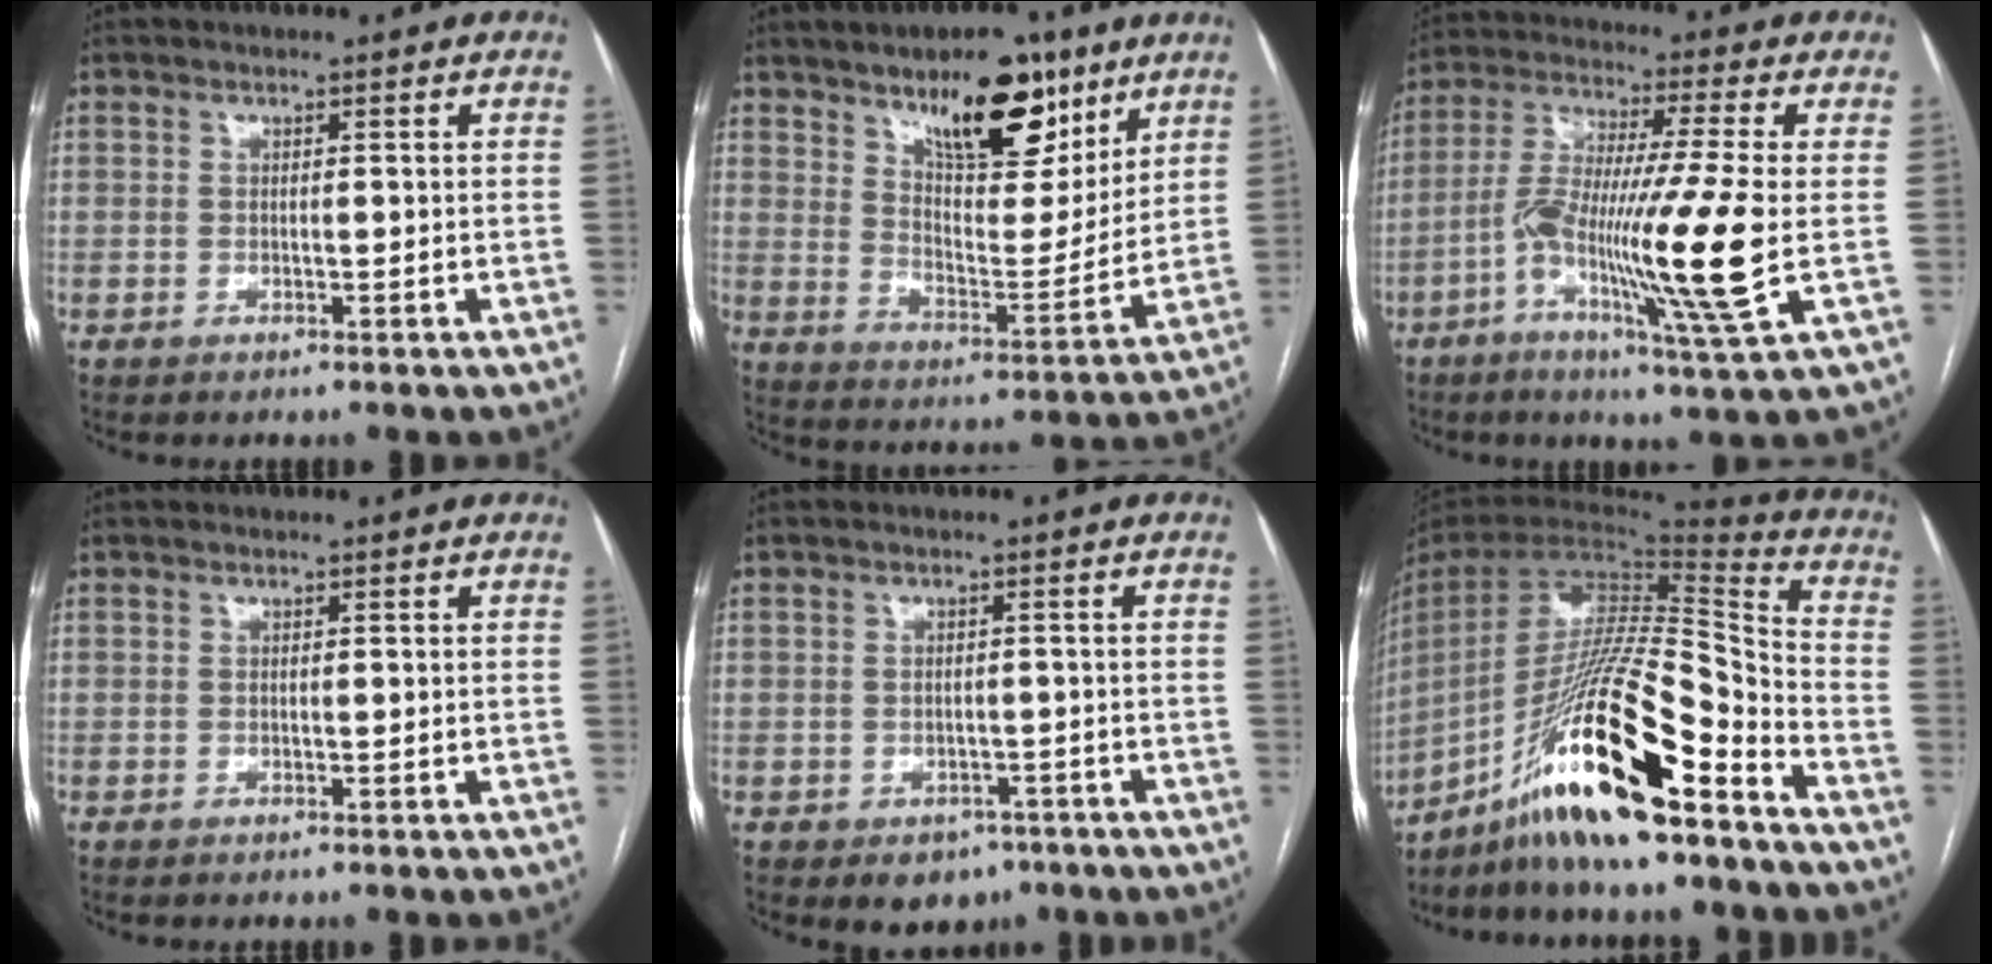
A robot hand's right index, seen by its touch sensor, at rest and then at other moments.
{"total": 15.6, "force": [10.1, 5.6, 10.5], "torque": [-0.147, -0.006, 0.166]}
{"total": 15.2, "force": [-3.6, -0.7, 14.7], "torque": [-0.292, -0.012, -0.074]}
{"total": 0.0}
{"total": 3.9, "force": [-2.2, 3.0, 1.2], "torque": [-0.005, 0.006, -0.018]}
{"total": 23.0, "force": [-14.9, 2.2, 17.4], "torque": [-0.331, -0.015, -0.267]}